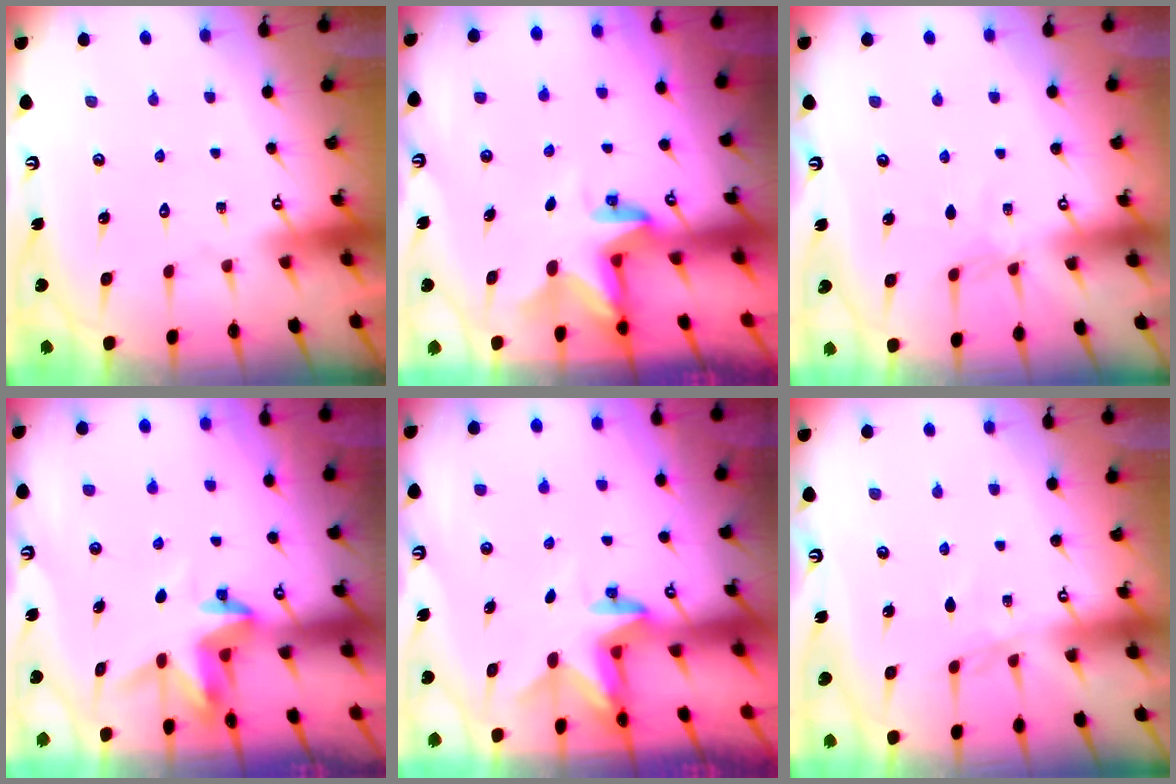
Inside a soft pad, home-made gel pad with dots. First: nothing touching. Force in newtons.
{"total": 2.9, "press": 2.9, "slide": 0.3}
{"total": 3.4, "press": 3.4, "slide": 0.5}
{"total": 3.9, "press": 3.9, "slide": 0.3}
{"total": 2.4, "press": 2.3, "slide": 0.4}
{"total": 4.1, "press": 4.1, "slide": 0.5}